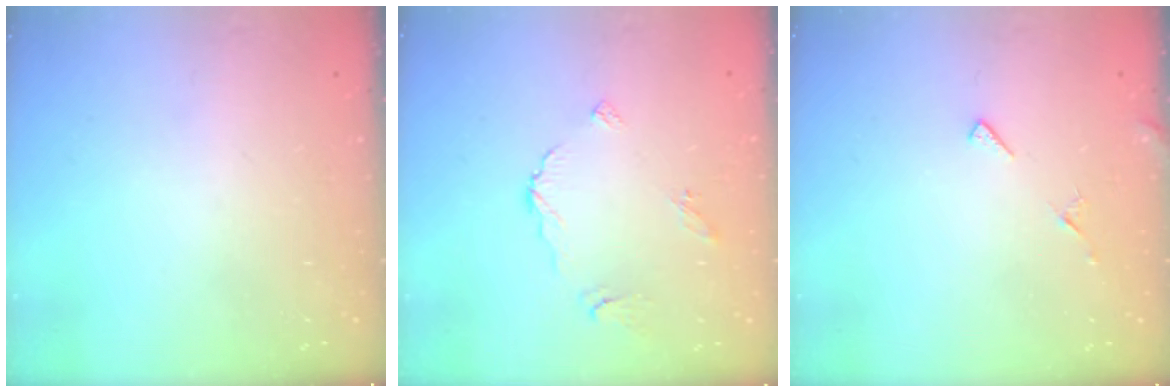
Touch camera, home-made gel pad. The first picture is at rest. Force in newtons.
{"total": 5.1, "press": 5.1, "slide": 0.3}
{"total": 4.7, "press": 4.7, "slide": 0.3}